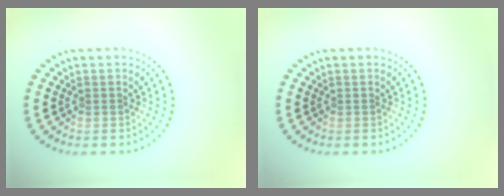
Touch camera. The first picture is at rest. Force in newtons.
{"total": 0.0}